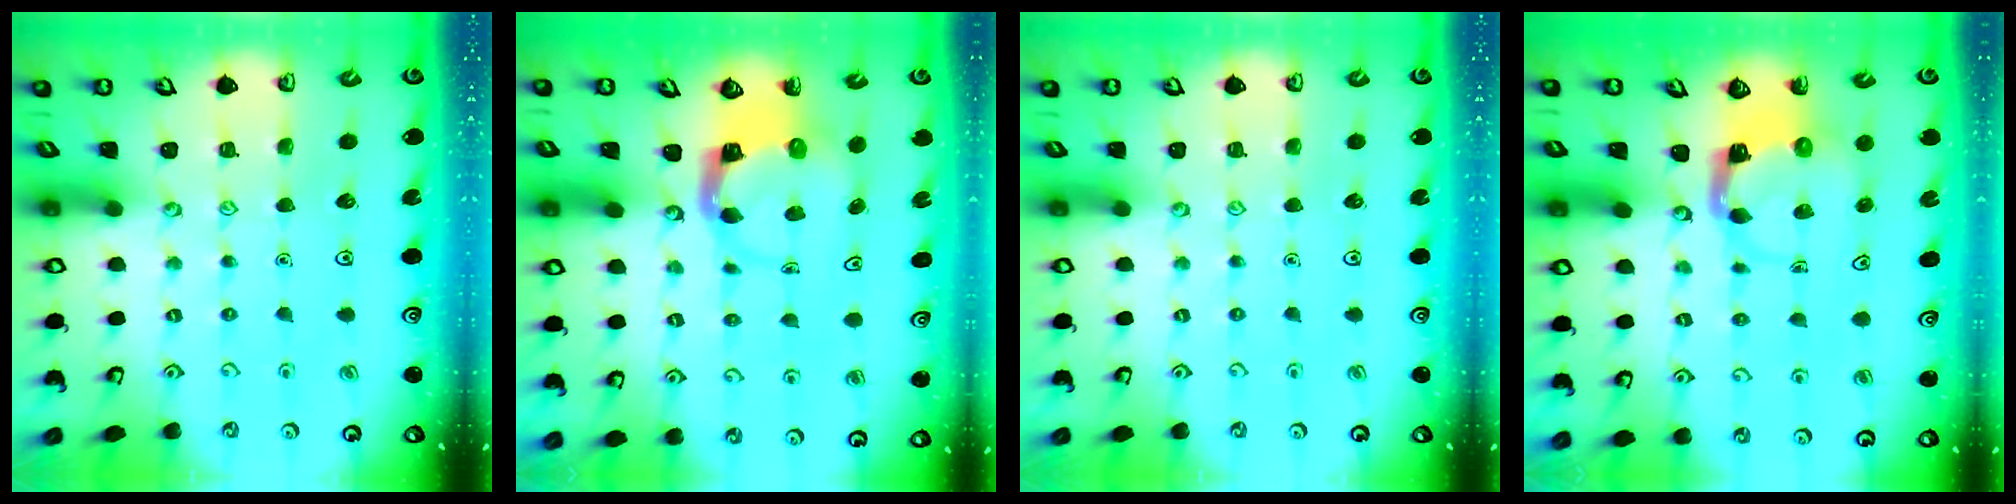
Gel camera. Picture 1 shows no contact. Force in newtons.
{"total": 3.9, "press": 3.8, "slide": 0.6}
{"total": 0.0}
{"total": 3.9, "press": 3.8, "slide": 0.6}